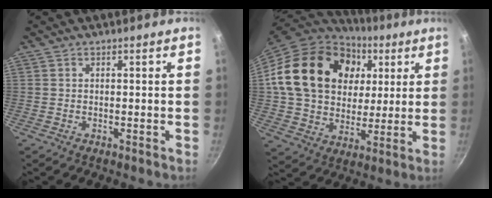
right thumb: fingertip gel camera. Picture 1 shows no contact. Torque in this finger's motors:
{"motor_torque": [2.37, 2.63, 0.83, -0.08, 0.43]}